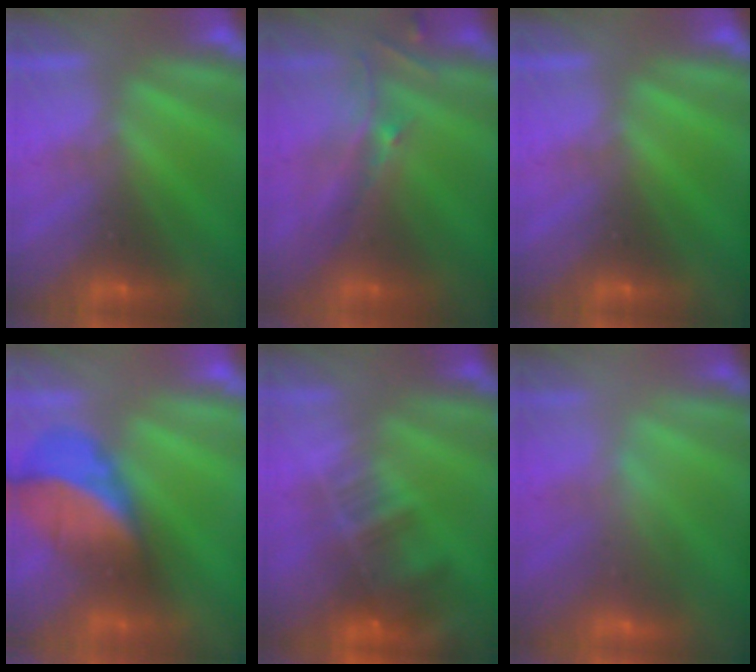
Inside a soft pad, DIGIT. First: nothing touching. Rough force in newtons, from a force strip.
{"total": 2.6}
{"total": 0.0}
{"total": 2.8}
{"total": 6.9}
{"total": 2.2}